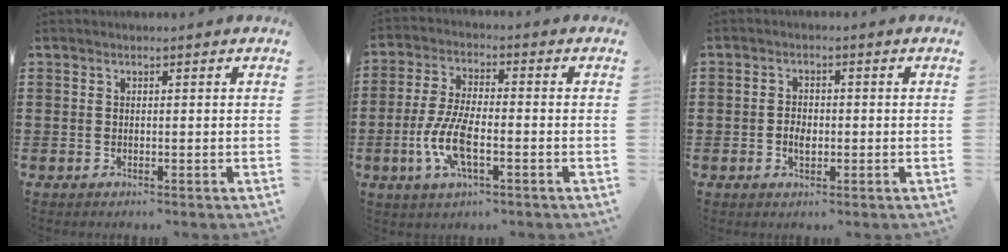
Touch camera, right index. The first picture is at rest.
{"total": 8.2, "force": [-2.7, 2.9, 7.2], "torque": [-0.167, -0.013, -0.054]}
{"total": 2.4, "force": [-0.6, 1.5, 1.8], "torque": [-0.033, 0.003, -0.010]}